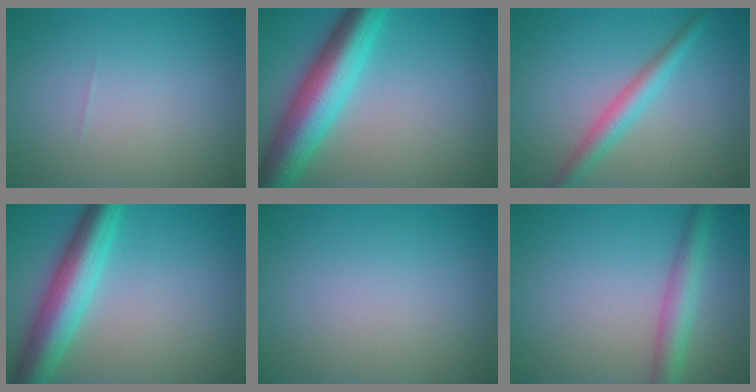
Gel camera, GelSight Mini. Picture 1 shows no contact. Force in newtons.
{"total": 8.5, "press": 8.5, "slide": 0.2}
{"total": 2.9, "press": 2.9, "slide": 0.0}
{"total": 6.8, "press": 6.8, "slide": 0.1}
{"total": 0.0}
{"total": 3.6, "press": 3.6, "slide": 0.1}